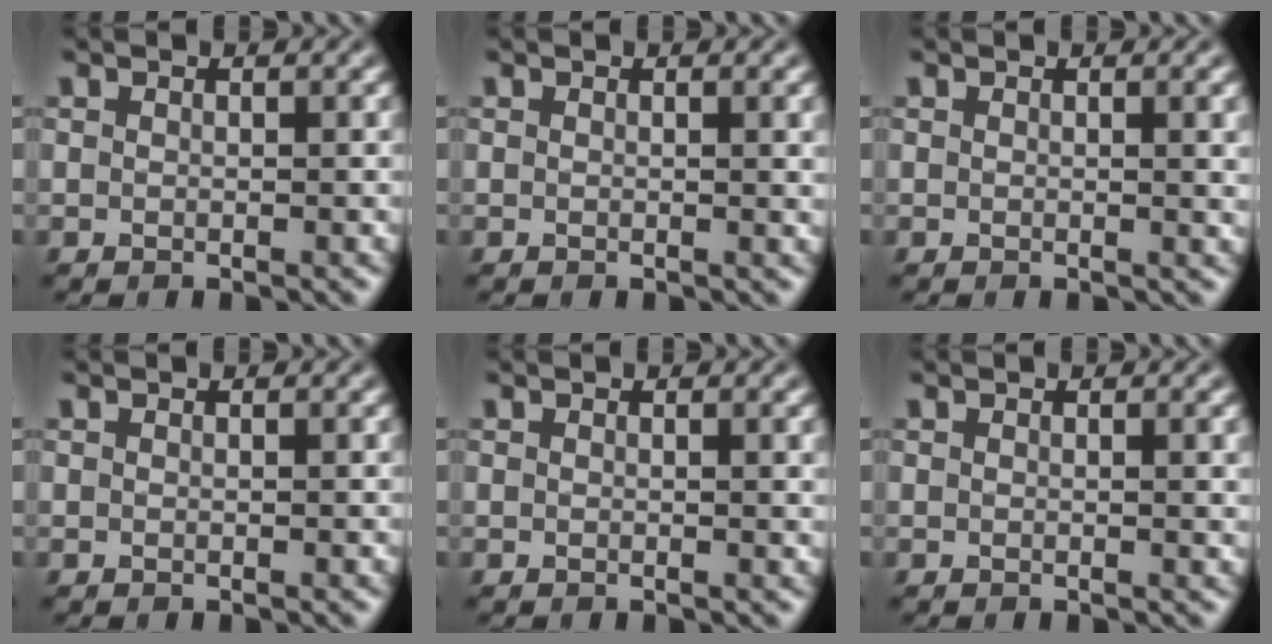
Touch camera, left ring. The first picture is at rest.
{"total": 1.5, "force": [0.3, 0.4, 1.4], "torque": [-0.012, 0.002, 0.002]}
{"total": 2.1, "force": [0.4, 0.6, 2.0], "torque": [-0.016, 0.002, 0.002]}
{"total": 0.0}
{"total": 1.1, "force": [0.3, 0.3, 1.0], "torque": [-0.009, 0.002, 0.002]}
{"total": 1.4, "force": [0.3, 0.4, 1.4], "torque": [-0.012, 0.002, 0.002]}